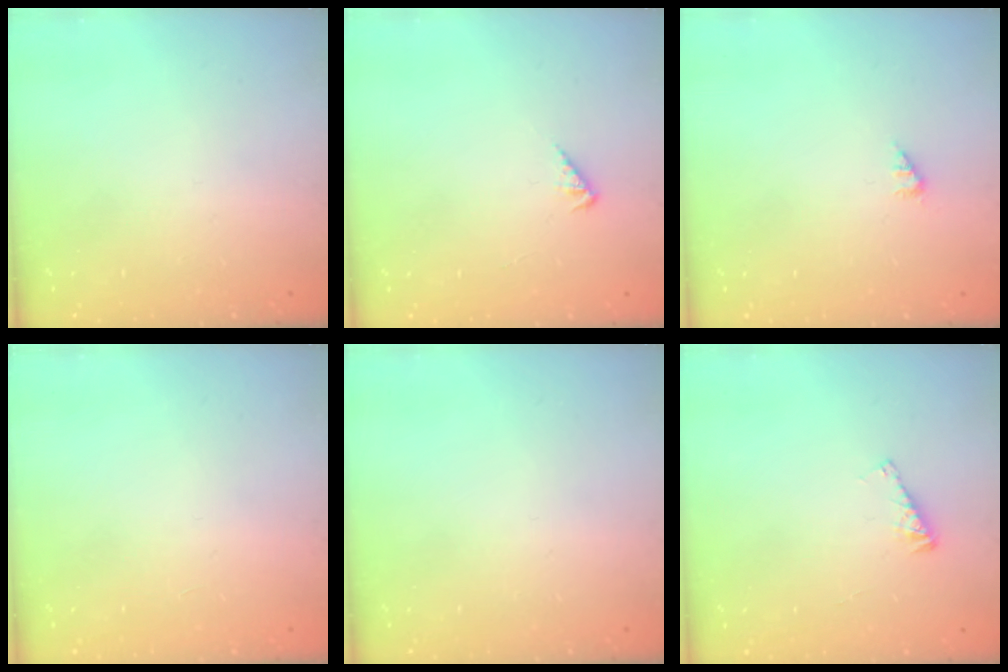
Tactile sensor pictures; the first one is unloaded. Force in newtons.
{"total": 2.1, "press": 2.1, "slide": 0.2}
{"total": 1.4, "press": 1.4, "slide": 0.2}
{"total": 0.0}
{"total": 0.0}
{"total": 3.6, "press": 3.6, "slide": 0.3}